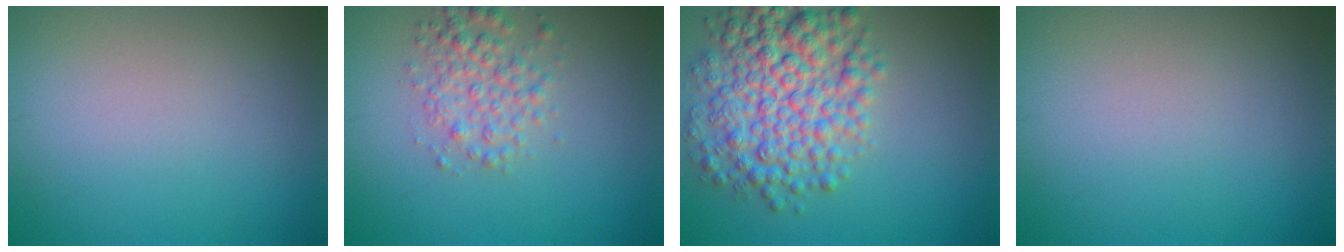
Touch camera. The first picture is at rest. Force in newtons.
{"total": 2.9, "press": 2.9, "slide": 0.0}
{"total": 7.8, "press": 7.8, "slide": 0.0}
{"total": 0.0}